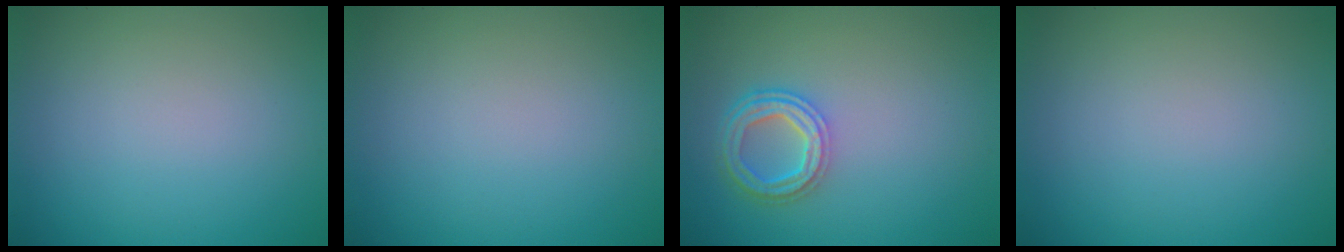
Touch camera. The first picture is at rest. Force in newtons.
{"total": 0.0}
{"total": 3.9, "press": 3.1, "slide": 2.4}
{"total": 0.0}